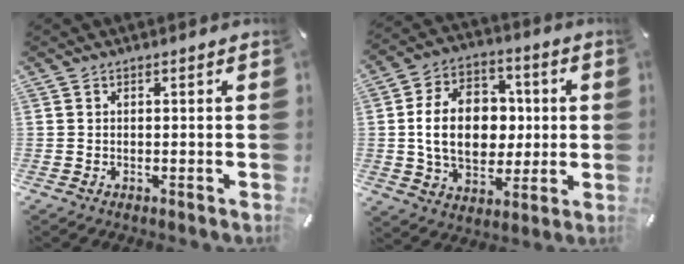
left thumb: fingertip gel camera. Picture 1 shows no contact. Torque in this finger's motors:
{"motor_torque": [2.51, 2.49, 0.98, -0.66, 0.59]}